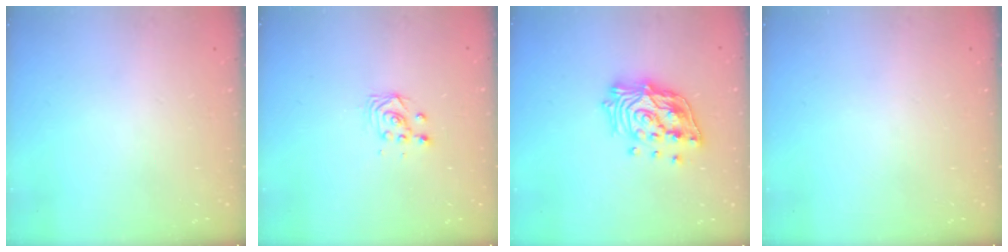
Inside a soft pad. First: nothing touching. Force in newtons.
{"total": 2.9, "press": 2.9, "slide": 0.1}
{"total": 16.8, "press": 16.6, "slide": 2.6}
{"total": 0.0}